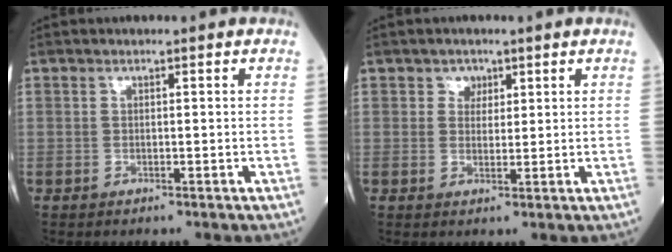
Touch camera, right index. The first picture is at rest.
{"total": 2.1, "force": [1.2, 1.7, 0.5], "torque": [0.000, 0.000, 0.015]}